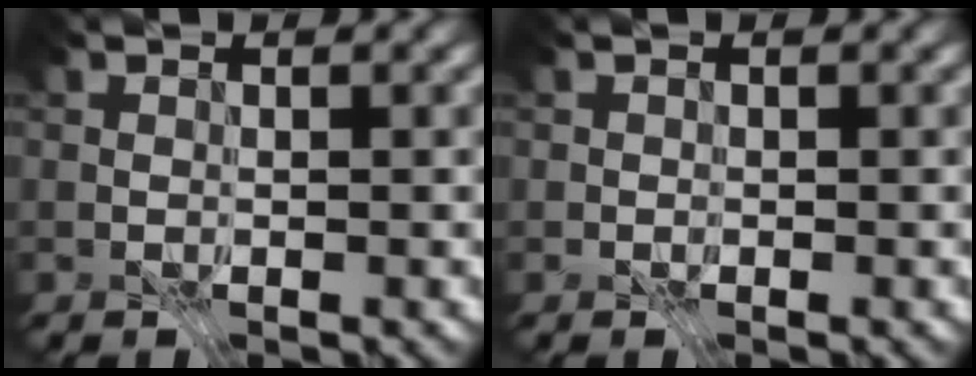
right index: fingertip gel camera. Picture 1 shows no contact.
{"total": 0.0}